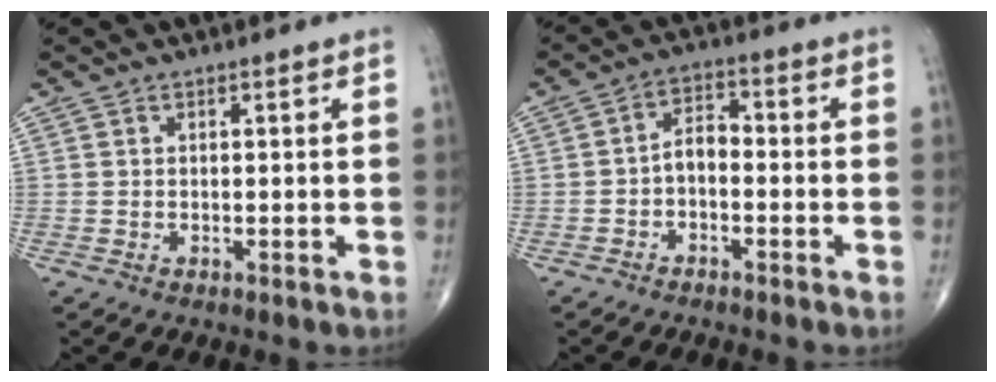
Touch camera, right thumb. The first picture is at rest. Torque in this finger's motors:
{"motor_torque": [0.46, 0.49, 0.55, -0.22, -0.05]}